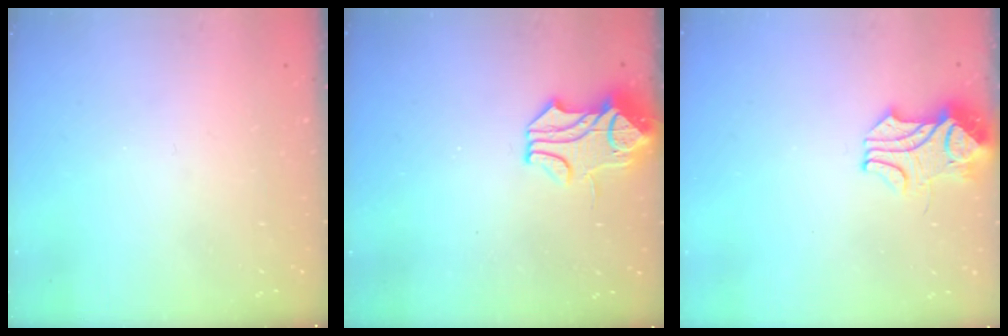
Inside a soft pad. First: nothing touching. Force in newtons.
{"total": 1.6, "press": 0.8, "slide": 1.4}
{"total": 2.5, "press": 2.3, "slide": 1.0}